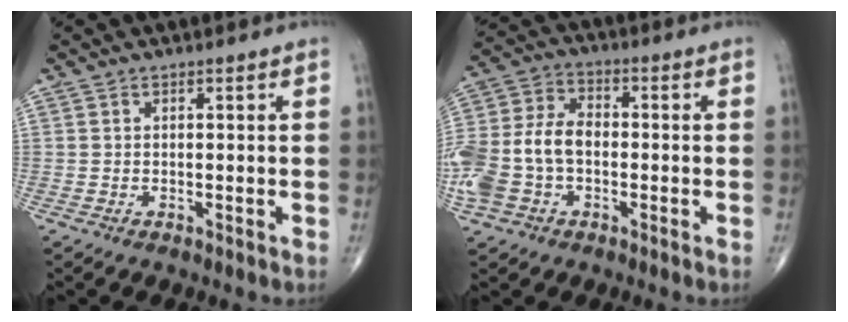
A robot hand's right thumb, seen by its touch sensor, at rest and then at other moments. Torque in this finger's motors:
{"motor_torque": [1.97, 1.84, 1.25, -0.65, 0.17]}